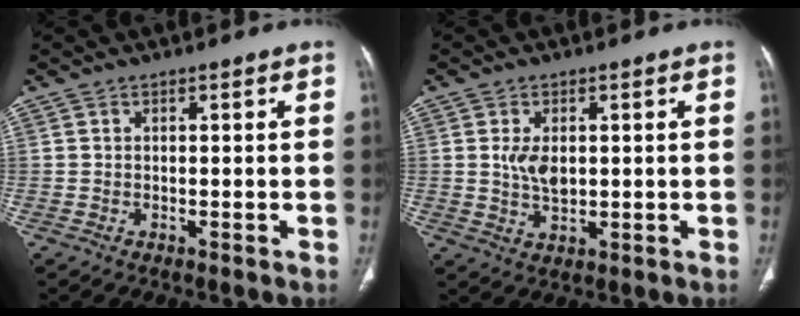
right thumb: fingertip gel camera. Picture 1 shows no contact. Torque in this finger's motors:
{"motor_torque": [0.09, 1.39, -0.06, 0.15, 0.27]}